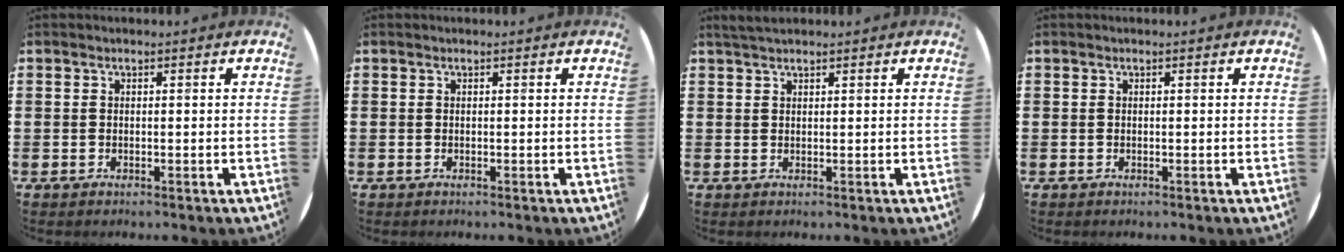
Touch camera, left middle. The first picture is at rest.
{"total": 0.0}
{"total": 1.4, "force": [1.3, 0.2, 0.5], "torque": [-0.010, 0.004, 0.024]}
{"total": 0.0}